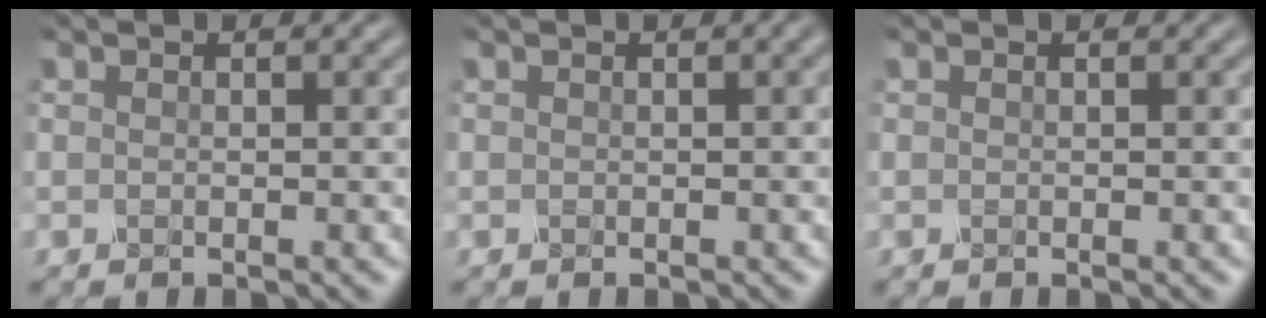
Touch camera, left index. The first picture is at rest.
{"total": 1.1, "force": [0.4, 0.3, 1.0], "torque": [-0.014, 0.005, 0.004]}
{"total": 0.0}